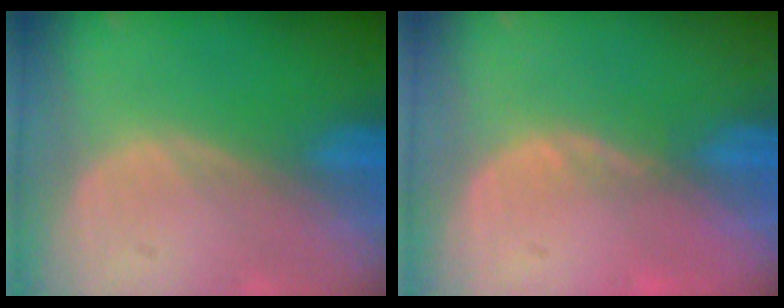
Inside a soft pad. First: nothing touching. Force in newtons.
{"total": 1.1, "press": 1.0, "slide": 0.5}